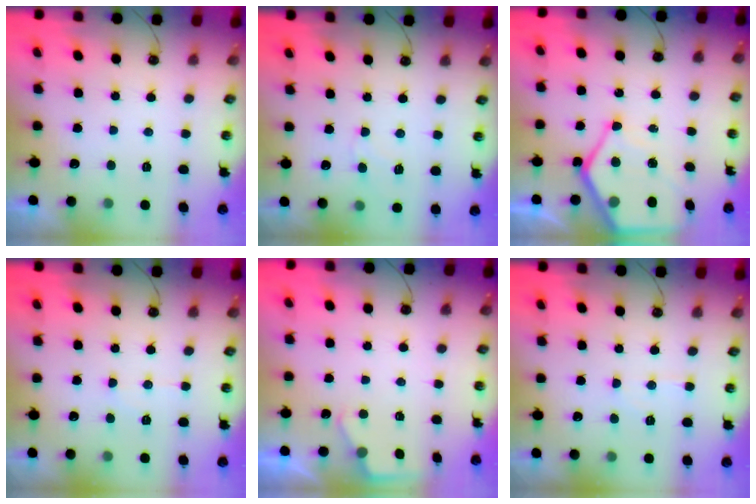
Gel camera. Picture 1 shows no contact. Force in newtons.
{"total": 5.7, "press": 5.7, "slide": 0.6}
{"total": 12.4, "press": 12.4, "slide": 1.3}
{"total": 7.1, "press": 7.0, "slide": 0.8}
{"total": 2.7, "press": 2.7, "slide": 0.4}
{"total": 5.2, "press": 5.1, "slide": 0.7}